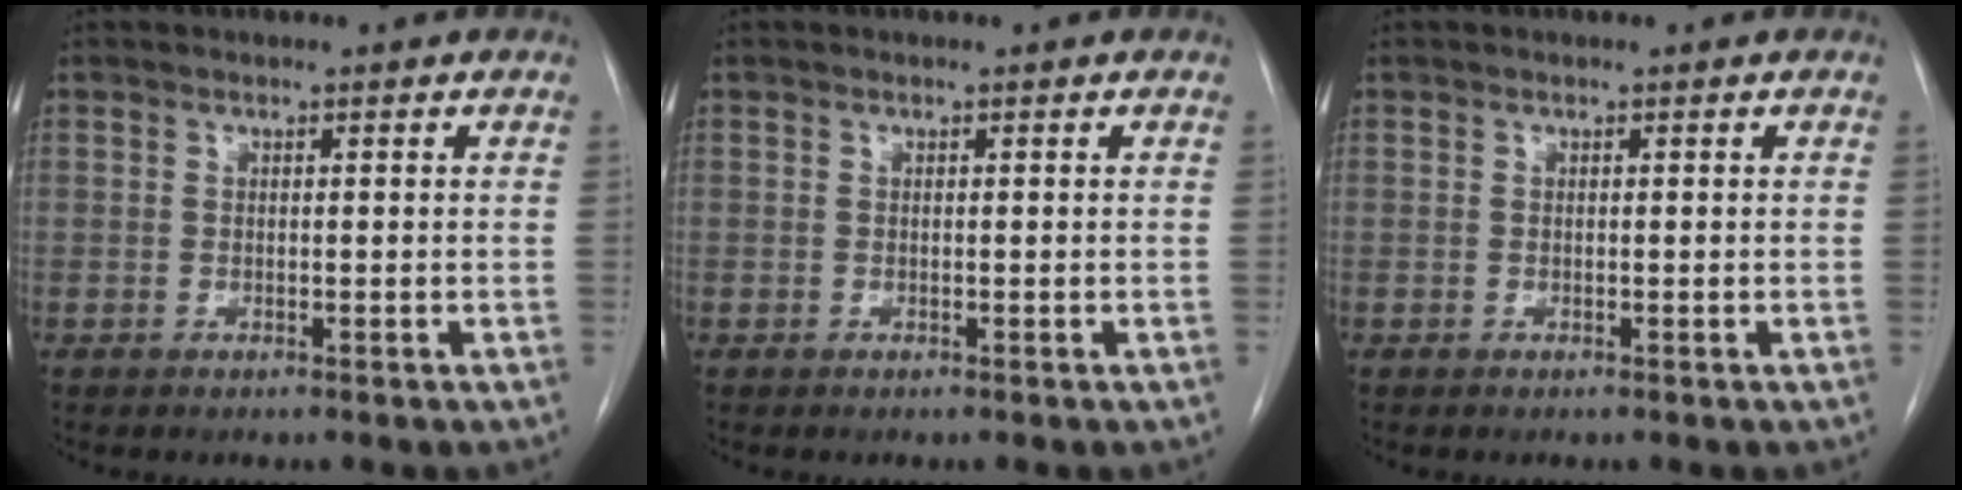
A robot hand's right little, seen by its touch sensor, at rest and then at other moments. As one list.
[{"total": 0.0}, {"total": 0.0}]